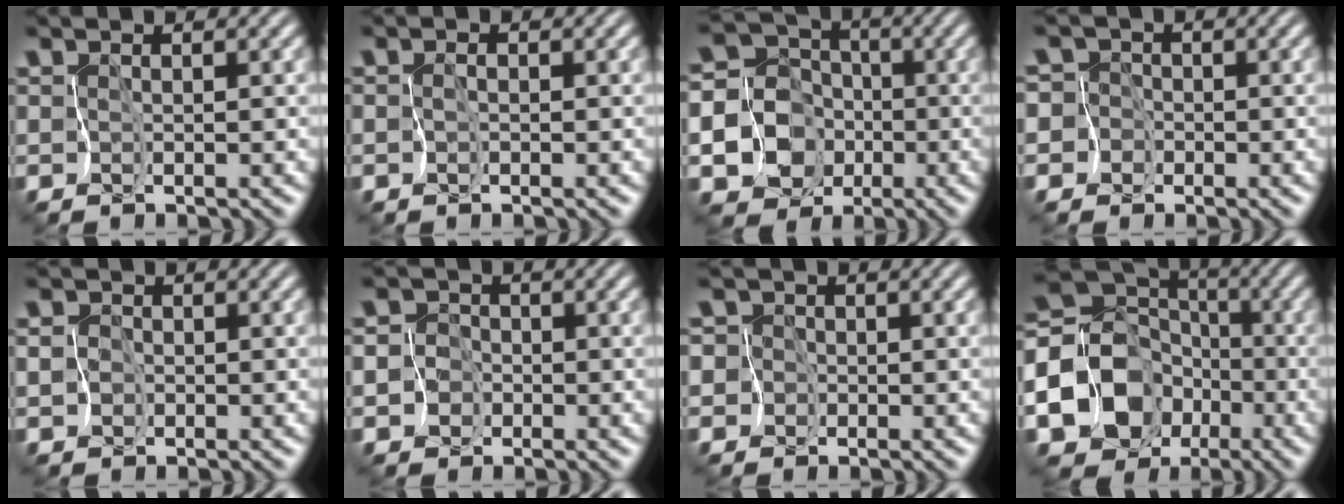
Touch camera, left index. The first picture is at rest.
{"total": 0.7, "force": [-0.5, 0.5, 0.2], "torque": [0.008, 0.004, -0.009]}
{"total": 13.6, "force": [-4.5, 12.1, 4.2], "torque": [-0.117, -0.013, -0.098]}
{"total": 6.5, "force": [-2.9, 5.7, 1.1], "torque": [-0.024, 0.011, -0.087]}
{"total": 1.9, "force": [-0.7, 1.8, 0.3], "torque": [0.009, 0.007, -0.026]}
{"total": 5.3, "force": [-2.3, 4.7, 0.8], "torque": [-0.010, 0.000, -0.064]}
{"total": 5.3, "force": [-1.5, 5.0, 1.0], "torque": [-0.023, 0.017, -0.066]}
{"total": 15.8, "force": [-5.9, 13.0, 6.9], "torque": [-0.152, -0.015, -0.116]}